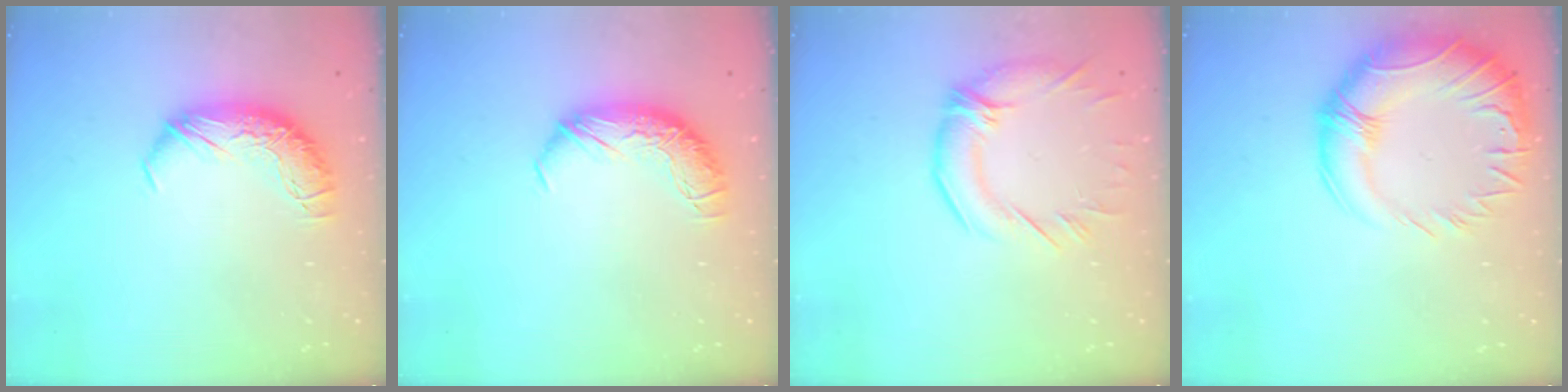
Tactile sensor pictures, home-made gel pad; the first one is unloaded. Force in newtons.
{"total": 0.0}
{"total": 2.3, "press": 0.9, "slide": 2.1}
{"total": 8.6, "press": 6.9, "slide": 5.2}